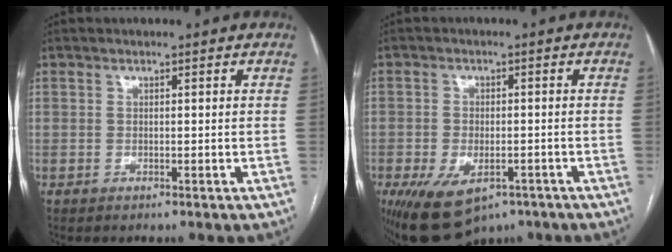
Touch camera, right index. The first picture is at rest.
{"total": 10.4, "force": [-6.1, 5.5, 6.3], "torque": [-0.111, -0.007, -0.088]}